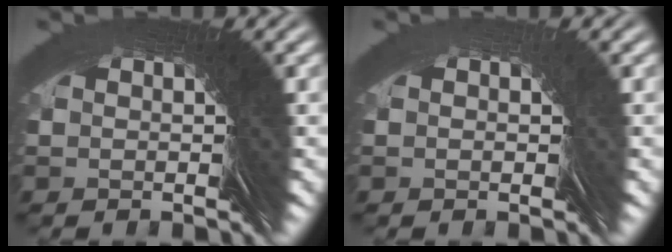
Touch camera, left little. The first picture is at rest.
{"total": 1.0, "force": [0.3, 0.4, -0.9], "torque": [0.011, 0.005, 0.002]}